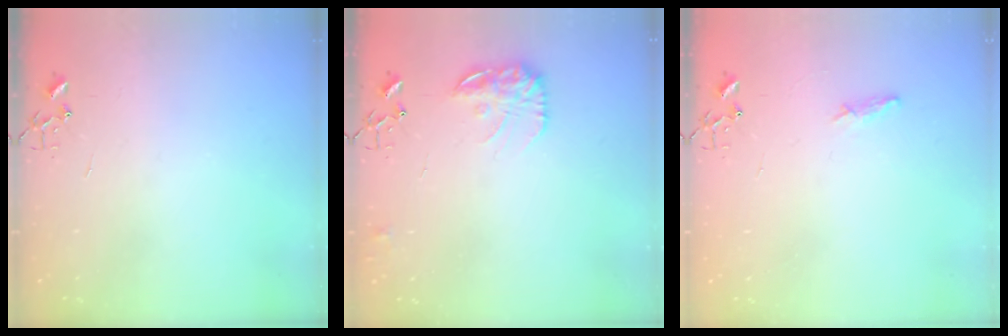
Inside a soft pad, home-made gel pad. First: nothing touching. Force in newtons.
{"total": 12.1, "press": 12.1, "slide": 0.5}
{"total": 5.9, "press": 5.8, "slide": 0.7}